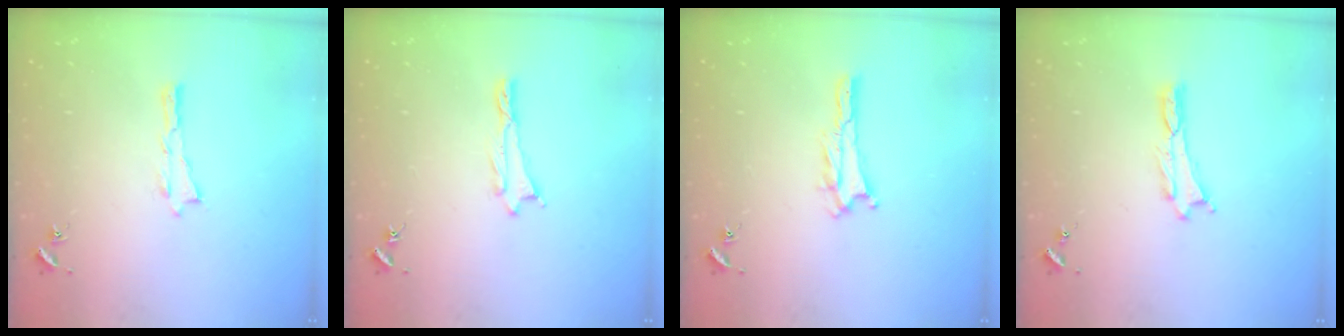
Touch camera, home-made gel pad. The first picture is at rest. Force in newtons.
{"total": 0.6, "press": 0.5, "slide": 0.2}
{"total": 1.4, "press": 1.3, "slide": 0.3}
{"total": 0.0}